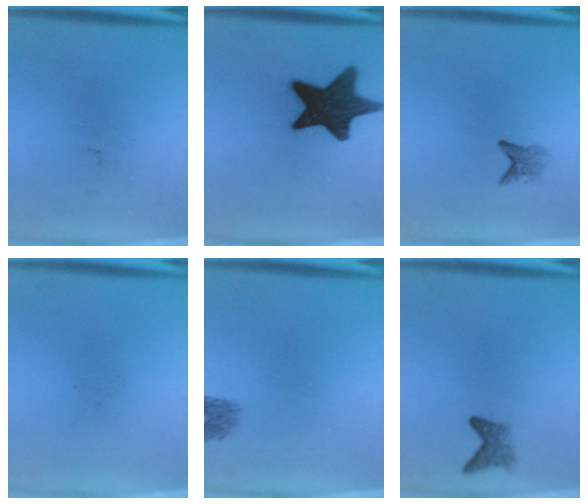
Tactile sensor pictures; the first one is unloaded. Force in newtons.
{"total": 16.1}
{"total": 2.0}
{"total": 0.0}
{"total": 1.6}
{"total": 2.4}